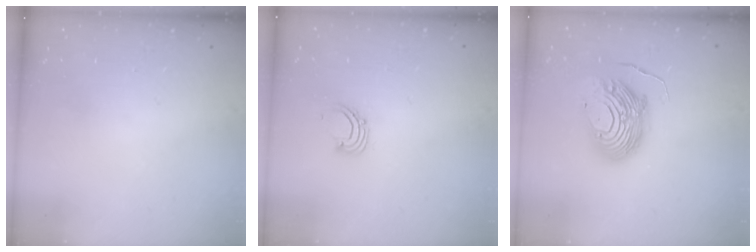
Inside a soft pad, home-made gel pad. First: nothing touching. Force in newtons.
{"total": 2.9, "press": 2.9, "slide": 0.2}
{"total": 14.9, "press": 14.9, "slide": 1.5}